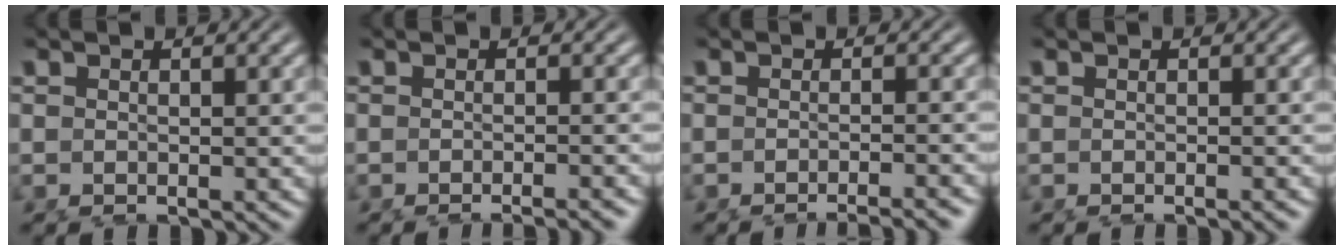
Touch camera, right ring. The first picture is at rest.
{"total": 3.1, "force": [-2.8, -0.1, 1.2], "torque": [-0.008, 0.001, -0.044]}
{"total": 5.0, "force": [-4.7, 0.2, 1.7], "torque": [-0.010, -0.004, -0.069]}
{"total": 0.9, "force": [-0.8, -0.3, 0.4], "torque": [-0.002, 0.003, -0.013]}